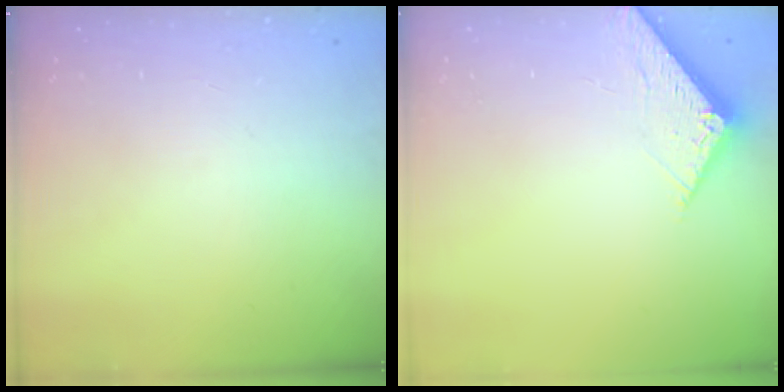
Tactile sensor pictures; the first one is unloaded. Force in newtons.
{"total": 4.7, "press": 4.6, "slide": 0.4}